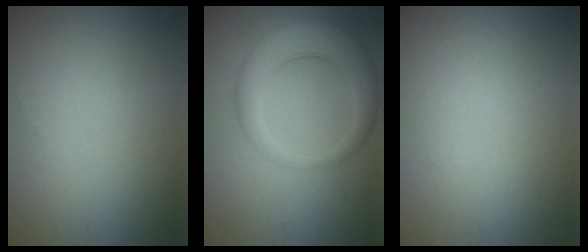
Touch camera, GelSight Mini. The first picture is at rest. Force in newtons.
{"total": 5.4, "press": 5.4, "slide": 0.2}
{"total": 0.0}